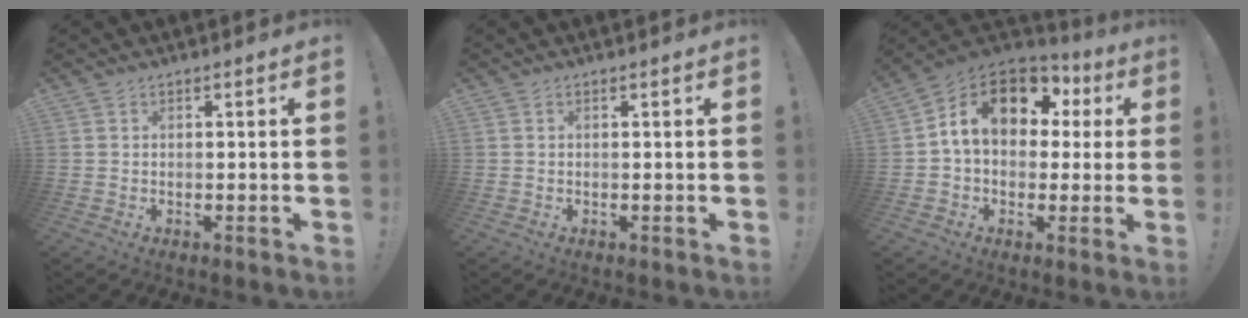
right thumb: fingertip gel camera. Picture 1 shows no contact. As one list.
[{"total": 1.1, "force": [-1.0, -0.4, -0.2], "torque": [0.005, 0.006, -0.018]}, {"total": 14.2, "force": [4.8, 9.7, 9.2], "torque": [-0.138, -0.013, 0.087]}]